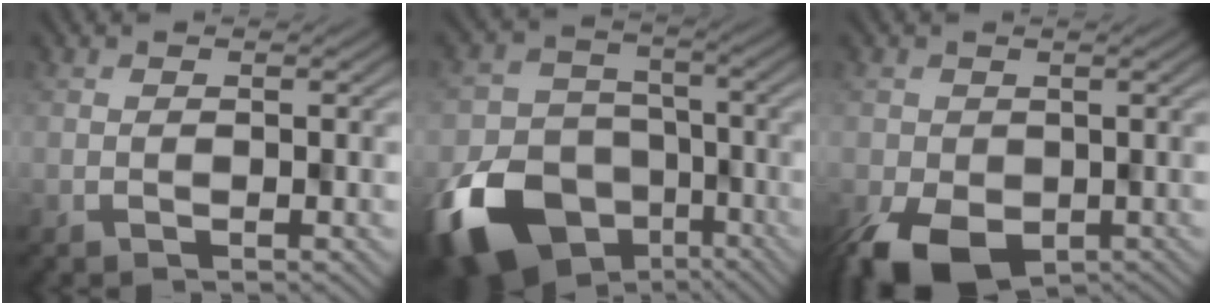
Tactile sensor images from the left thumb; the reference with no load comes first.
{"total": 14.4, "force": [-8.1, 10.0, 6.5], "torque": [-0.159, -0.056, -0.127]}
{"total": 8.8, "force": [-4.4, 5.0, 5.7], "torque": [-0.115, -0.039, -0.058]}